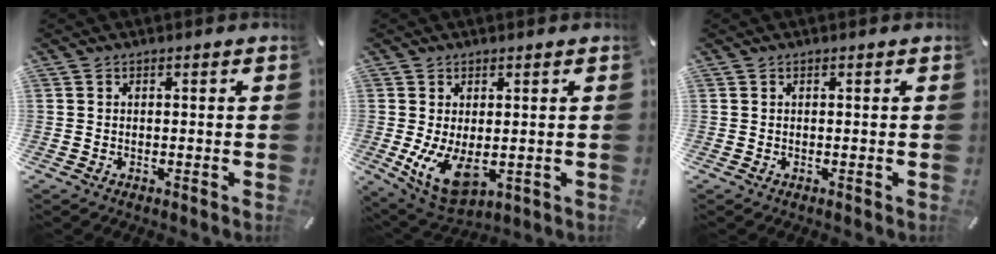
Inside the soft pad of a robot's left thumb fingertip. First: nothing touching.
{"total": 9.7, "force": [-0.6, 5.2, 8.1], "torque": [-0.156, -0.020, -0.002]}
{"total": 0.0}